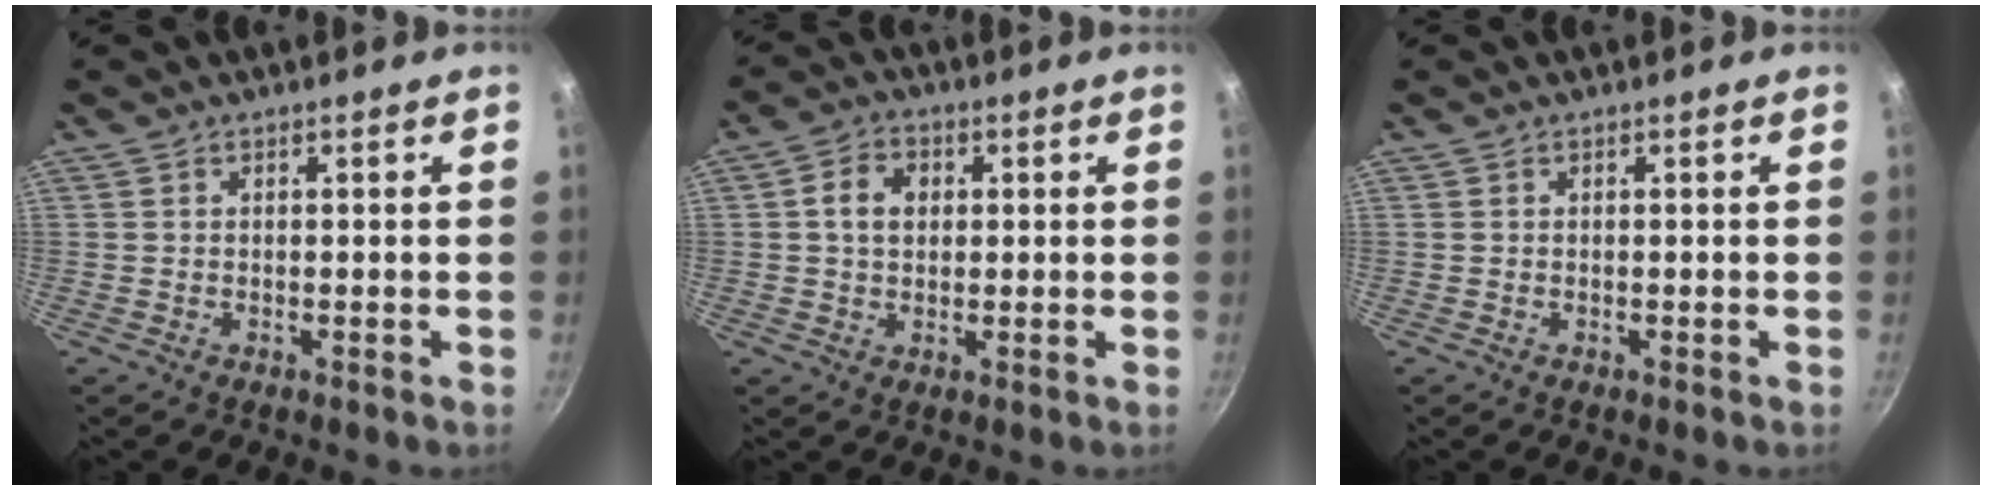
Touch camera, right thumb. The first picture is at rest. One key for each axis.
{"total": 5.6, "fx": 1.0, "fy": 4.3, "fz": 3.5, "tx": -0.047, "ty": 0.008, "tz": 0.009}
{"total": 0.0}